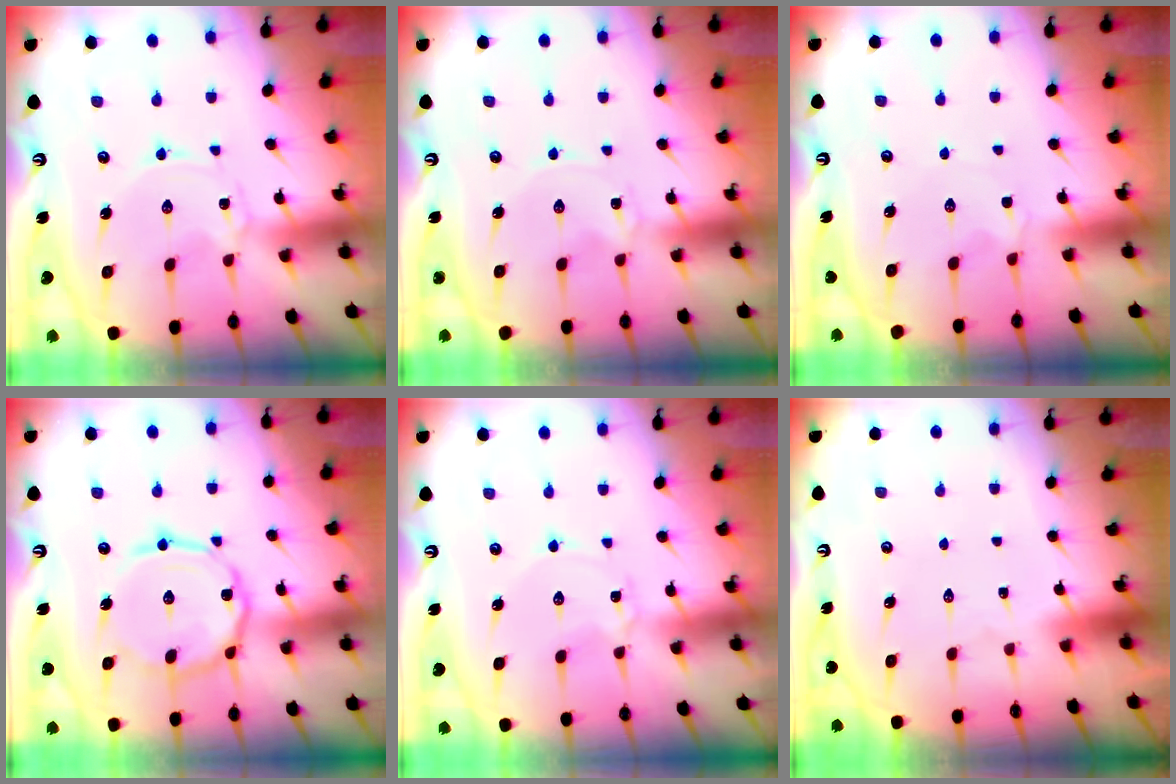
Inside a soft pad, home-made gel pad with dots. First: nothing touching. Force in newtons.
{"total": 0.0}
{"total": 1.3, "press": 1.3, "slide": 0.4}
{"total": 9.8, "press": 9.8, "slide": 0.5}
{"total": 1.0, "press": 1.0, "slide": 0.1}
{"total": 1.6, "press": 1.6, "slide": 0.1}